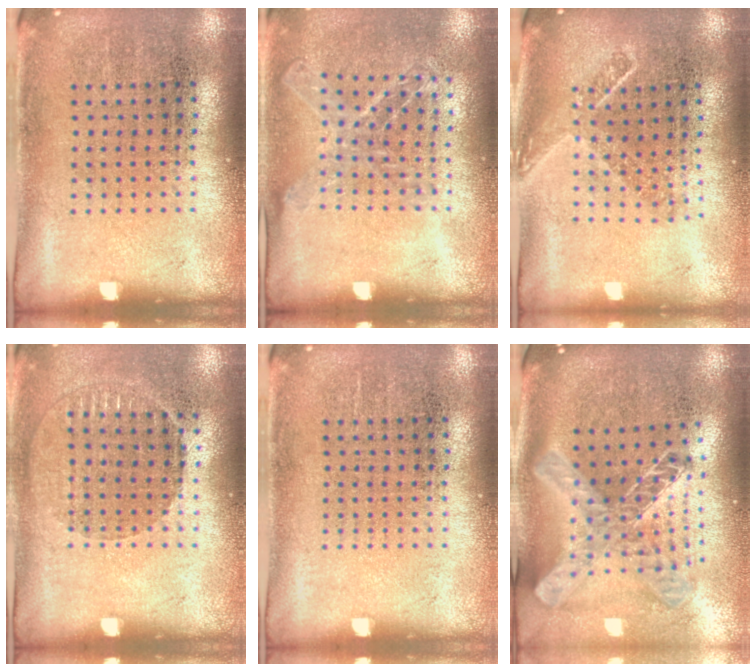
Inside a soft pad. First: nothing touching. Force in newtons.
{"total": 1.1, "press": 1.1, "slide": 0.3}
{"total": 1.6, "press": 1.2, "slide": 1.1}
{"total": 0.9, "press": 0.8, "slide": 0.4}
{"total": 0.0}
{"total": 1.9, "press": 1.6, "slide": 1.1}